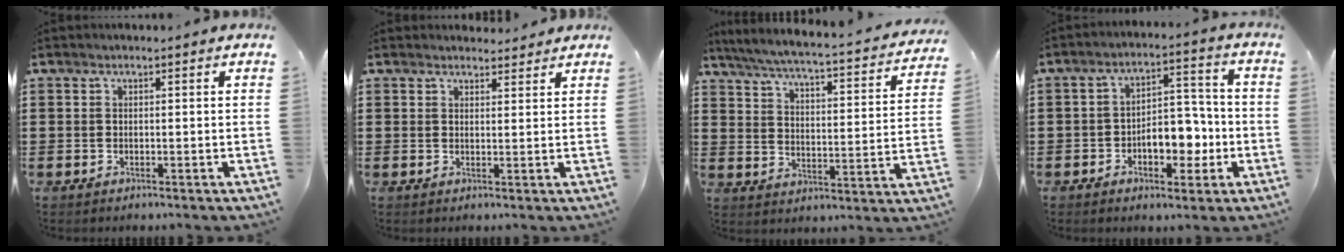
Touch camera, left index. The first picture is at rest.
{"total": 2.1, "force": [2.1, 0.5, 0.1], "torque": [0.000, -0.004, 0.039]}
{"total": 4.4, "force": [4.0, -0.2, 2.0], "torque": [-0.061, -0.036, 0.057]}
{"total": 7.5, "force": [-2.3, 4.3, 5.7], "torque": [-0.083, 0.010, -0.044]}